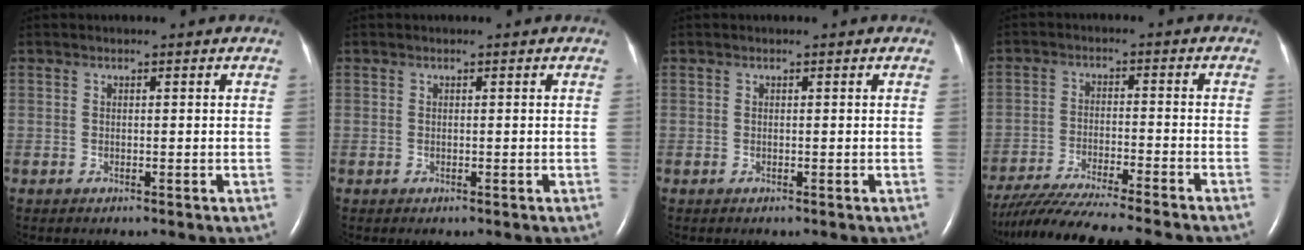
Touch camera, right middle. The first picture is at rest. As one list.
[{"total": 0.0}, {"total": 0.0}, {"total": 16.5, "force": [-14.6, -0.4, 7.6], "torque": [-0.129, -0.035, -0.233]}]